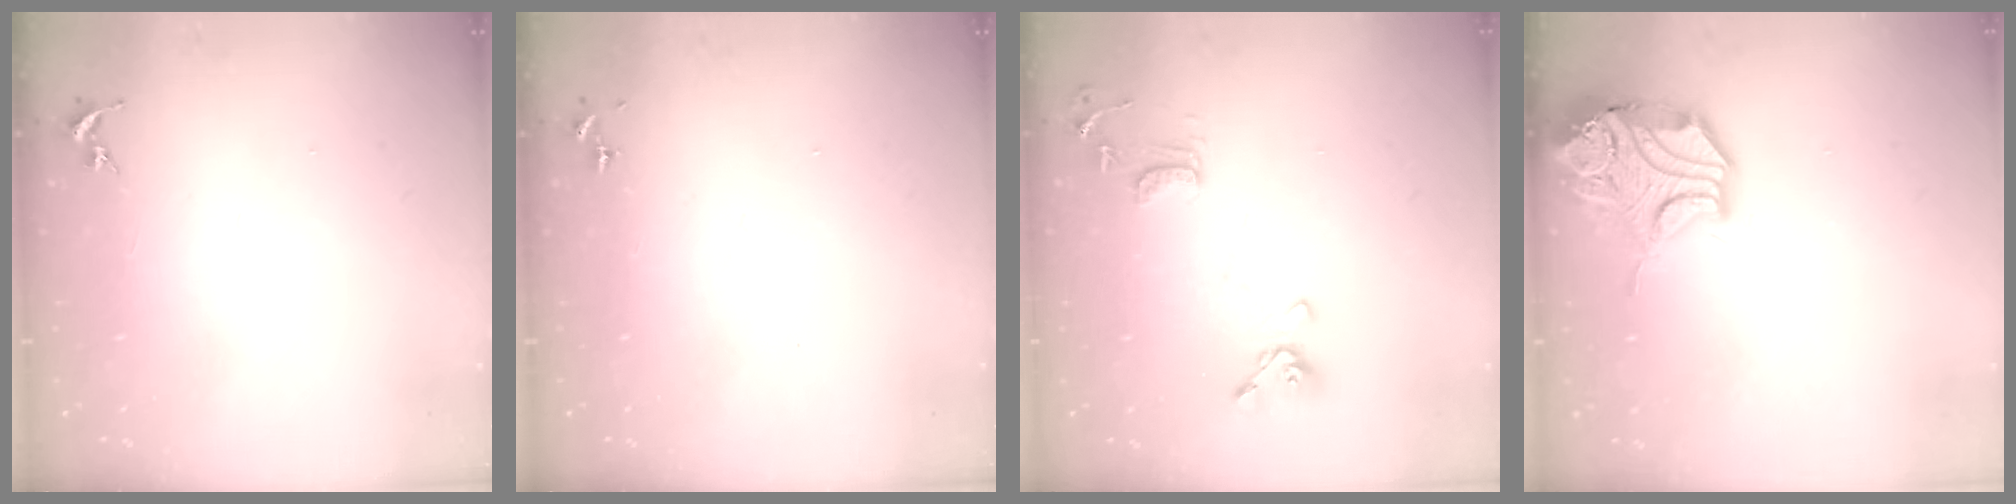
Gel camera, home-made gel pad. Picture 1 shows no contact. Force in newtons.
{"total": 0.0}
{"total": 11.2, "press": 11.0, "slide": 2.0}
{"total": 15.9, "press": 15.8, "slide": 2.3}